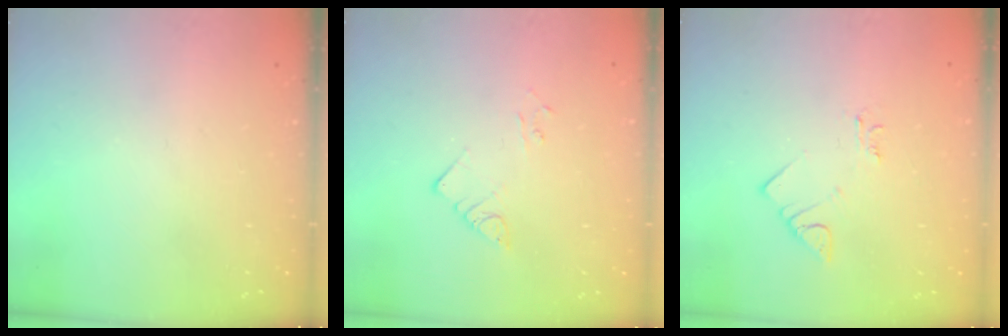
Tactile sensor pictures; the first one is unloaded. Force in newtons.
{"total": 2.2, "press": 2.2, "slide": 0.2}
{"total": 4.1, "press": 4.0, "slide": 0.7}